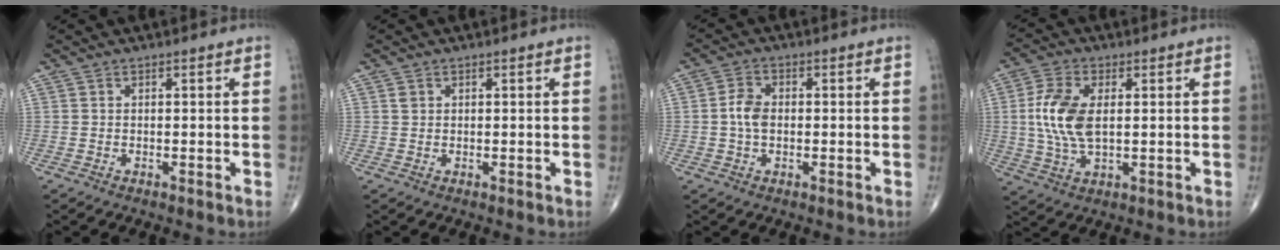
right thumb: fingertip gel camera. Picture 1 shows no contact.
{"total": 0.9, "force": [0.4, 0.7, 0.3], "torque": [-0.002, 0.000, 0.008]}
{"total": 4.4, "force": [-0.1, 2.9, 3.3], "torque": [-0.066, 0.008, -0.007]}
{"total": 10.4, "force": [1.1, 5.4, 8.8], "torque": [-0.193, -0.001, 0.024]}